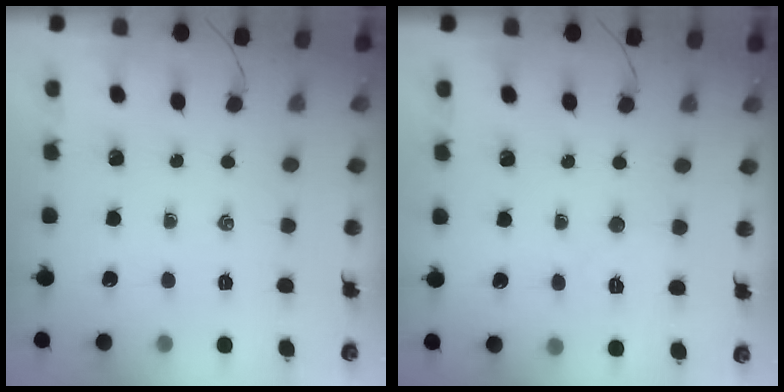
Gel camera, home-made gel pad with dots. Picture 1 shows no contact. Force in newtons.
{"total": 3.9, "press": 3.8, "slide": 0.8}